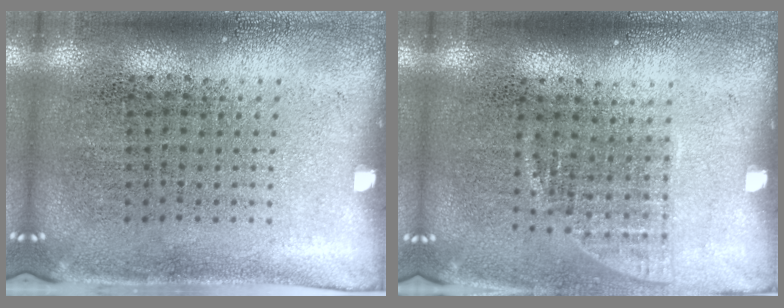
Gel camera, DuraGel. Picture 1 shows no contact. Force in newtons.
{"total": 1.0, "press": 0.9, "slide": 0.4}